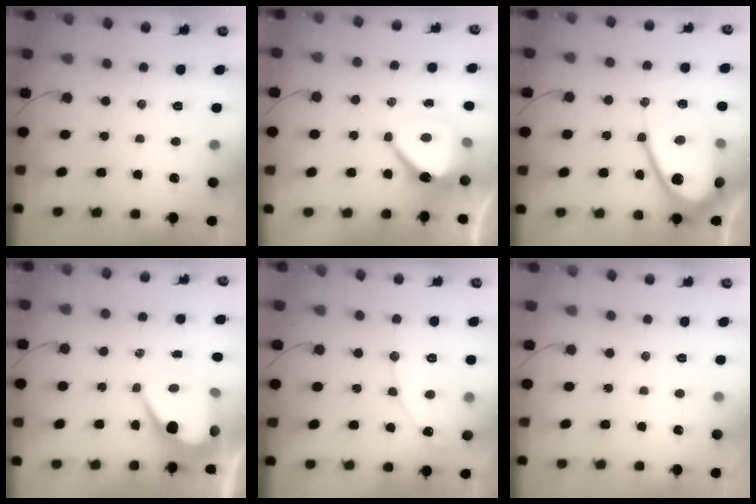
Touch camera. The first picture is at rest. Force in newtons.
{"total": 9.9, "press": 9.8, "slide": 0.8}
{"total": 16.6, "press": 16.5, "slide": 1.5}
{"total": 11.5, "press": 11.4, "slide": 0.8}
{"total": 7.9, "press": 7.9, "slide": 0.8}
{"total": 0.0}